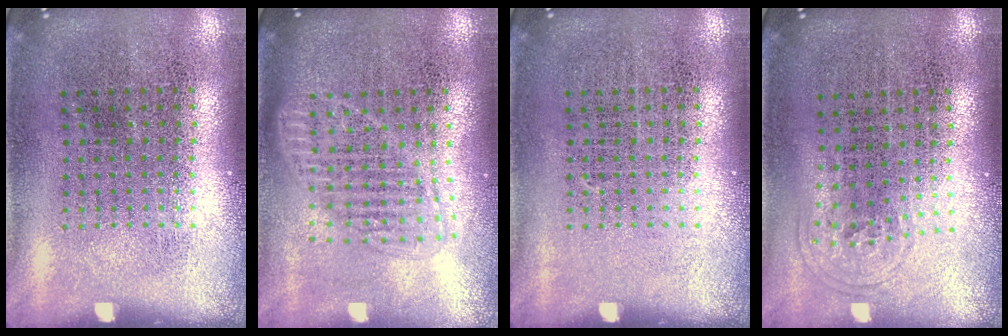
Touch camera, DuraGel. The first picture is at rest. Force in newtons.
{"total": 1.5, "press": 1.3, "slide": 0.8}
{"total": 0.0}
{"total": 0.8, "press": 0.5, "slide": 0.7}